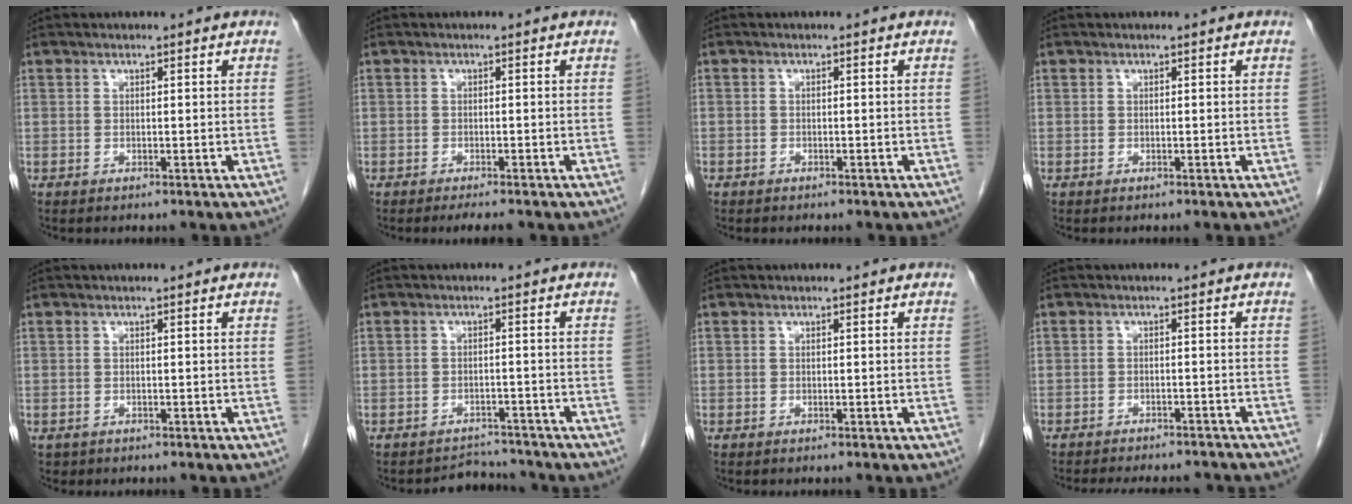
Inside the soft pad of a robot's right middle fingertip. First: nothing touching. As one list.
[{"total": 2.2, "force": [-1.9, 0.2, 1.2], "torque": [-0.019, -0.006, -0.025]}, {"total": 0.8, "force": [-0.6, 0.5, 0.0], "torque": [-0.007, 0.004, -0.014]}, {"total": 0.0}, {"total": 0.5, "force": [-0.2, 0.5, 0.0], "torque": [-0.007, 0.003, 0.002]}, {"total": 3.5, "force": [-3.3, 0.6, -1.0], "torque": [0.009, 0.006, -0.046]}, {"total": 0.0}, {"total": 11.6, "force": [-10.6, 2.9, 3.7], "torque": [-0.067, 0.000, -0.126]}]